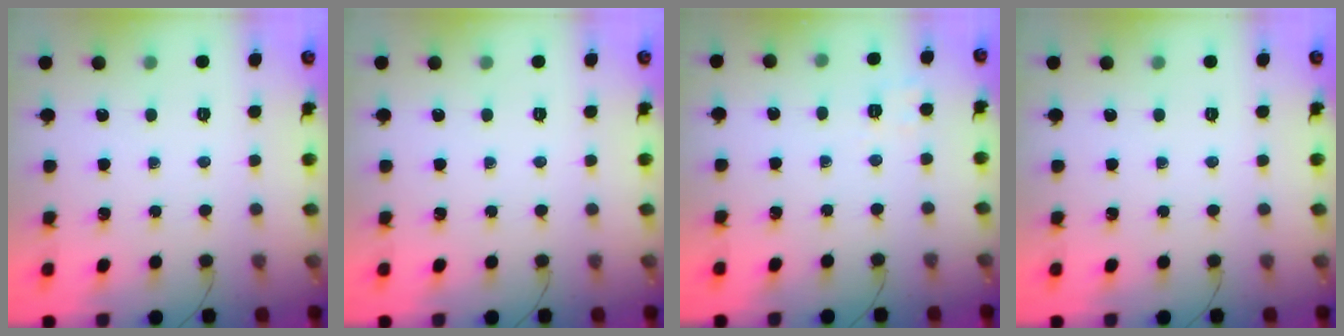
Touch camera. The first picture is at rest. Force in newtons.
{"total": 0.0}
{"total": 3.0, "press": 2.3, "slide": 1.9}
{"total": 0.0}